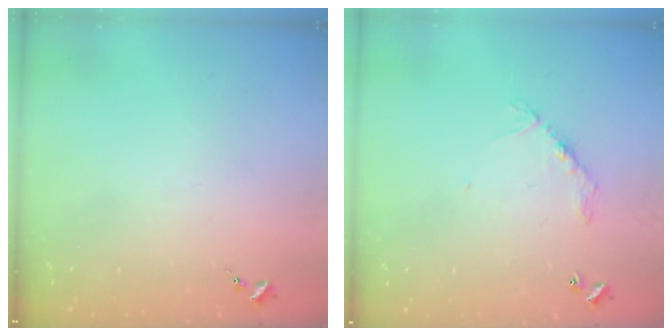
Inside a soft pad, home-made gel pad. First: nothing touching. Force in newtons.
{"total": 6.4, "press": 6.4, "slide": 0.4}